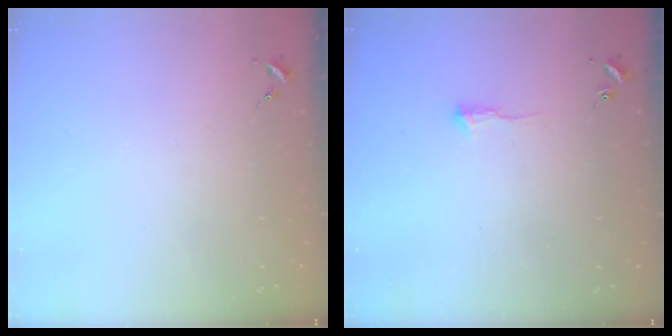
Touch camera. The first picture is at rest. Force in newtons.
{"total": 5.1, "press": 5.0, "slide": 0.9}